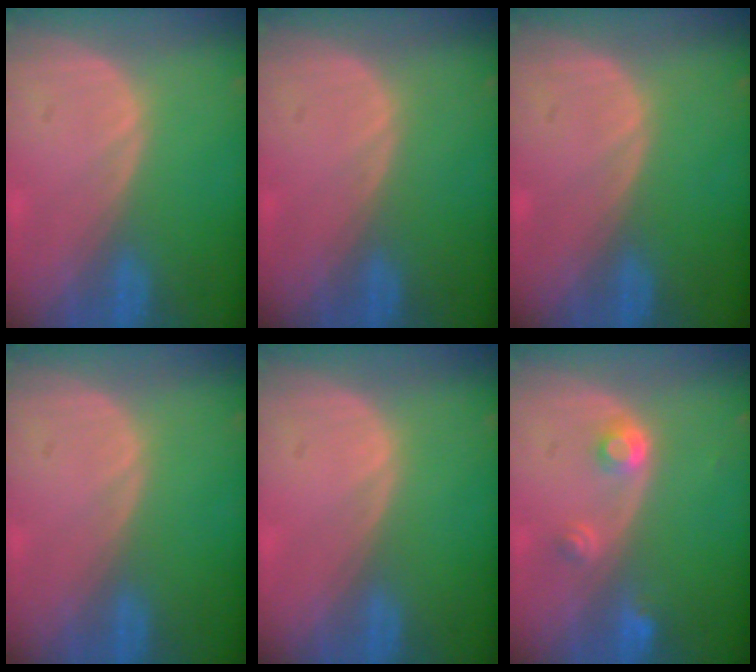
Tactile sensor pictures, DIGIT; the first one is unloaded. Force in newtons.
{"total": 0.0}
{"total": 0.0}
{"total": 0.0}
{"total": 0.0}
{"total": 3.0, "press": 2.8, "slide": 1.0}